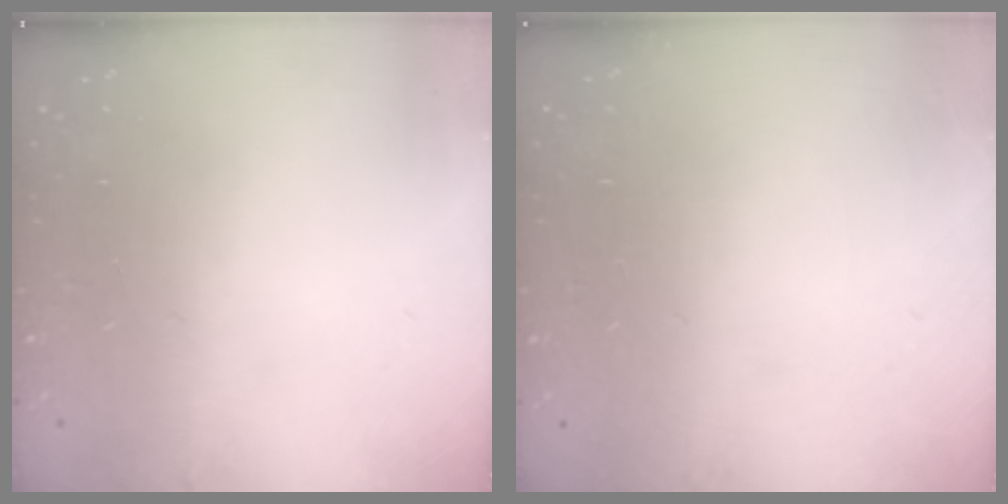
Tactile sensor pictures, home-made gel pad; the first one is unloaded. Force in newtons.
{"total": 0.0}